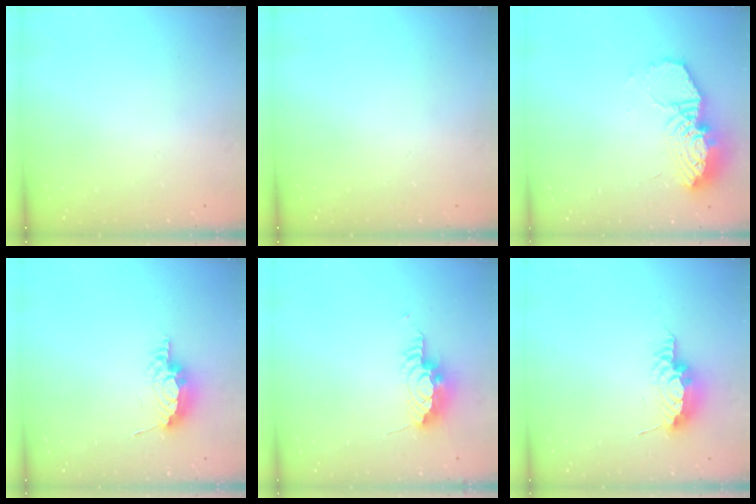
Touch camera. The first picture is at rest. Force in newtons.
{"total": 0.0}
{"total": 14.6, "press": 14.5, "slide": 1.5}
{"total": 10.9, "press": 8.7, "slide": 6.6}
{"total": 10.9, "press": 9.7, "slide": 5.0}
{"total": 9.2, "press": 8.7, "slide": 2.8}